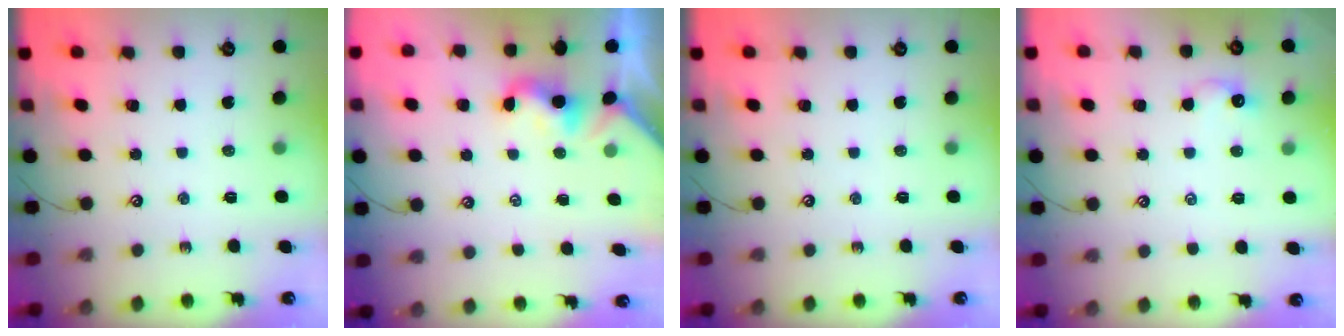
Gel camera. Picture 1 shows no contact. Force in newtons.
{"total": 1.8, "press": 1.8, "slide": 0.5}
{"total": 0.0}
{"total": 1.7, "press": 1.6, "slide": 0.4}